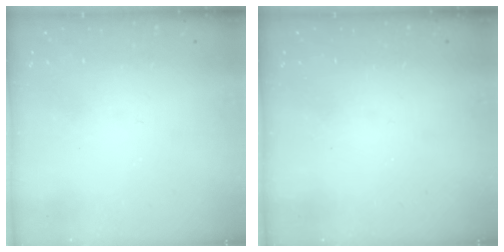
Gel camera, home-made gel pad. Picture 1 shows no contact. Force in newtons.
{"total": 0.0}